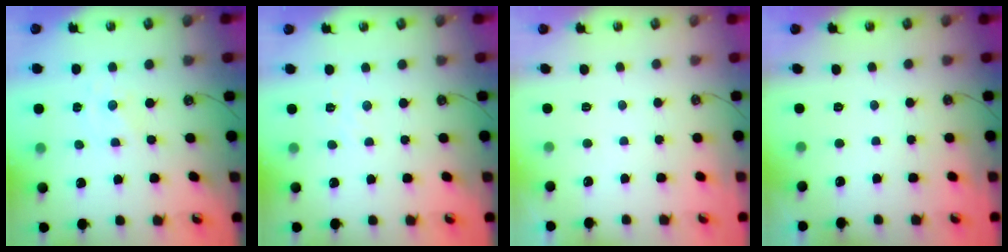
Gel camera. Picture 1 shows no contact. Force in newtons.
{"total": 3.0, "press": 3.0, "slide": 0.5}
{"total": 0.0}
{"total": 0.0}